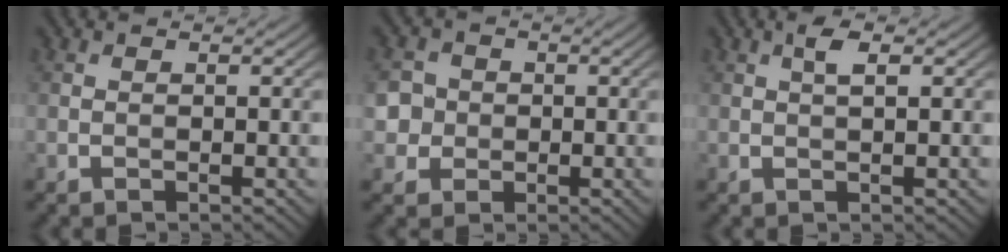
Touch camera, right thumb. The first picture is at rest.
{"total": 4.0, "force": [-0.1, 3.9, 1.0], "torque": [-0.023, 0.007, -0.020]}
{"total": 1.8, "force": [0.7, 0.4, 1.7], "torque": [-0.034, 0.003, 0.012]}